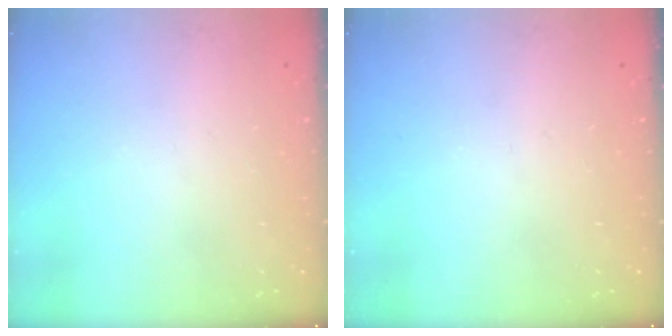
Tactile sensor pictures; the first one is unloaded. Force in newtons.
{"total": 0.0}